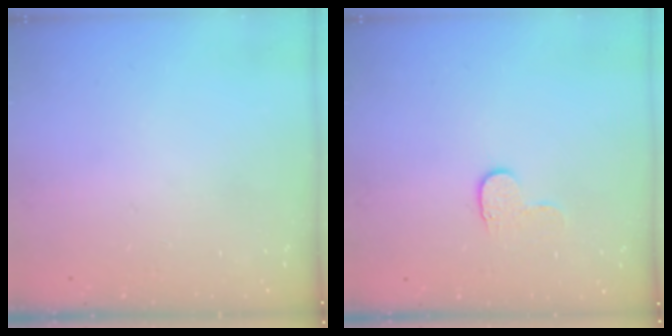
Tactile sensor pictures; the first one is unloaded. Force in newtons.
{"total": 5.8, "press": 5.8, "slide": 0.5}